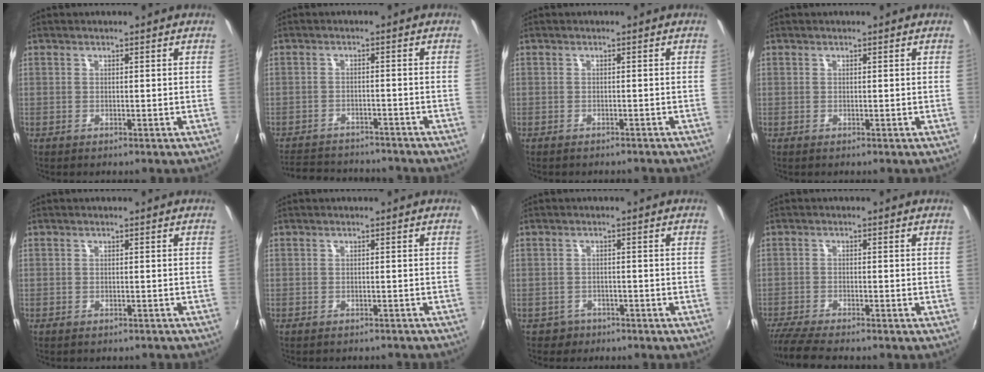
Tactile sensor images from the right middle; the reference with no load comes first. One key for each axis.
{"total": 12.3, "fx": -11.1, "fy": 3.6, "fz": 4.0, "tx": -0.099, "ty": 0.004, "tz": -0.158}
{"total": 2.5, "fx": -2.2, "fy": 1.0, "fz": 0.7, "tx": -0.013, "ty": -0.003, "tz": -0.026}
{"total": 0.0}
{"total": 2.0, "fx": -1.7, "fy": 0.9, "fz": 0.5, "tx": -0.010, "ty": -0.002, "tz": -0.018}
{"total": 4.6, "fx": -4.2, "fy": 1.3, "fz": 1.4, "tx": -0.028, "ty": -0.008, "tz": -0.050}
{"total": 3.1, "fx": -2.0, "fy": 2.3, "fz": 0.1, "tx": -0.013, "ty": 0.002, "tz": -0.031}
{"total": 7.0, "fx": -6.3, "fy": 0.2, "fz": 3.1, "tx": -0.086, "ty": -0.029, "tz": -0.112}